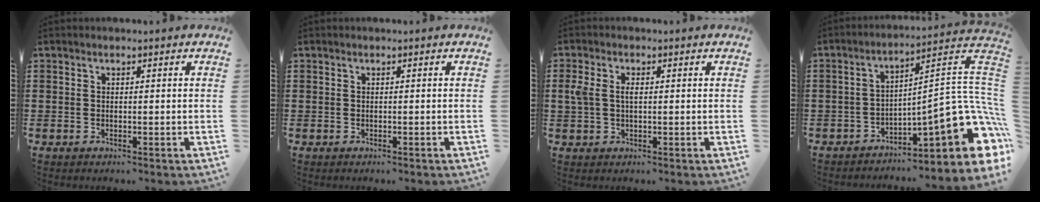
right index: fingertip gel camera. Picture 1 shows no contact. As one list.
[{"total": 0.0}, {"total": 2.9, "force": [0.3, 1.6, 2.4], "torque": [-0.064, 0.003, -0.001]}, {"total": 12.5, "force": [-4.2, 4.3, 11.0], "torque": [-0.136, -0.015, -0.073]}]